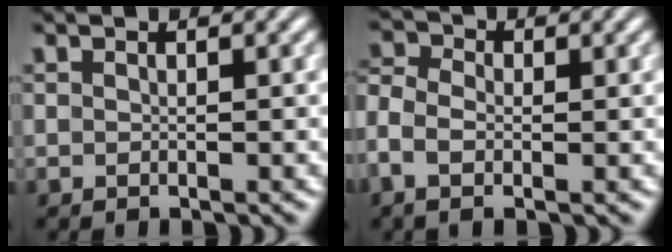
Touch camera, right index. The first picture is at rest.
{"total": 3.6, "force": [-0.4, 2.7, 2.4], "torque": [-0.068, -0.011, -0.010]}